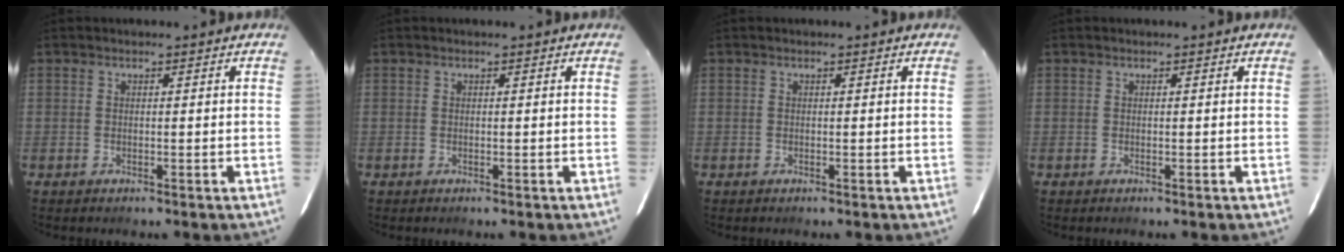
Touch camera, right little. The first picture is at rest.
{"total": 0.0}
{"total": 0.0}
{"total": 0.0}